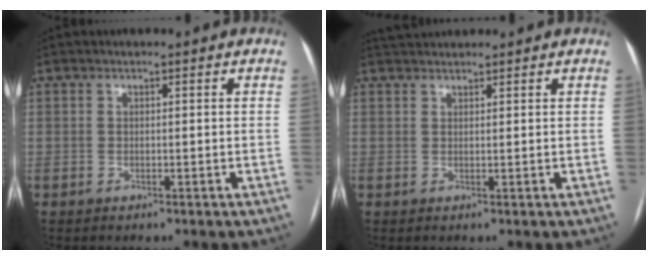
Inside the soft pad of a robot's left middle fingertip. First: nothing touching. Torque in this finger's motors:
{"motor_torque": [0.13, -0.24, -0.02, 0.00]}